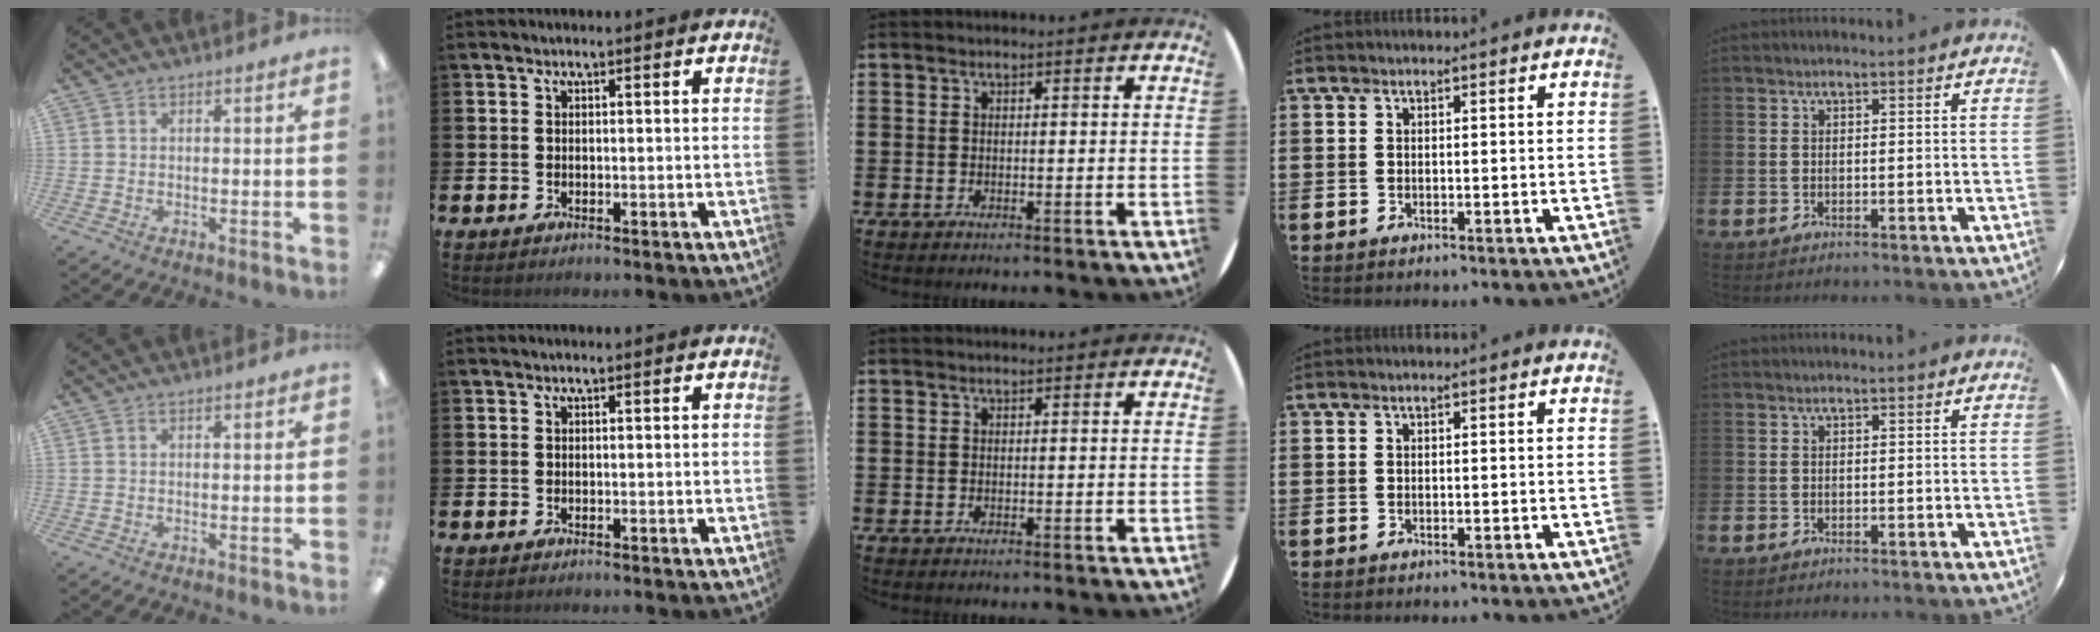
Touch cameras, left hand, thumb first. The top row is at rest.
{}